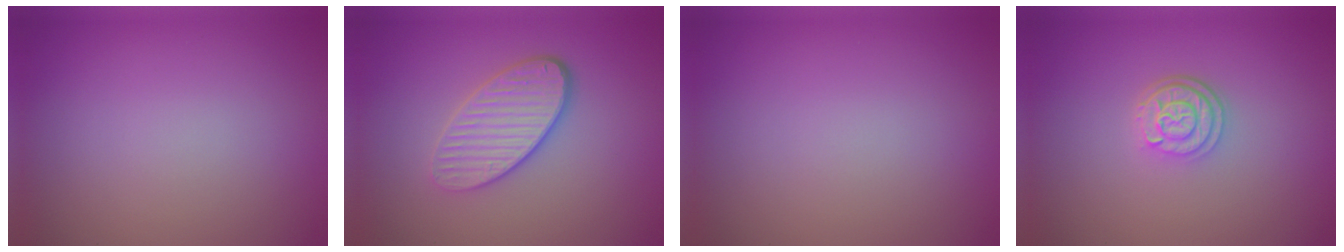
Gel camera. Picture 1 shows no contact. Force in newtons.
{"total": 4.2, "press": 3.4, "slide": 2.6}
{"total": 0.0}
{"total": 3.1, "press": 2.4, "slide": 1.8}